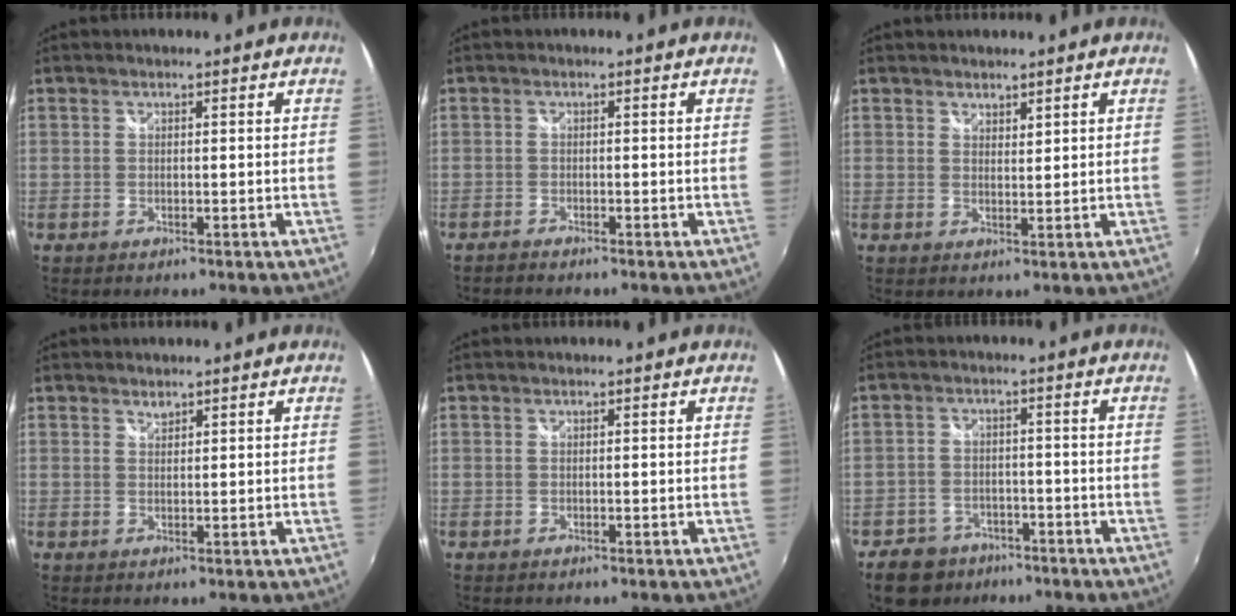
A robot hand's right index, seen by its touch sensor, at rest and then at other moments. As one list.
[{"total": 1.8, "force": [-1.8, 0.3, 0.4], "torque": [-0.020, -0.009, -0.034]}, {"total": 1.6, "force": [1.5, 0.6, 0.3], "torque": [0.000, 0.001, 0.025]}, {"total": 1.0, "force": [0.9, 0.3, 0.2], "torque": [-0.002, 0.000, 0.017]}, {"total": 0.0}, {"total": 9.3, "force": [-6.5, 6.1, 2.6], "torque": [-0.087, 0.014, -0.098]}]